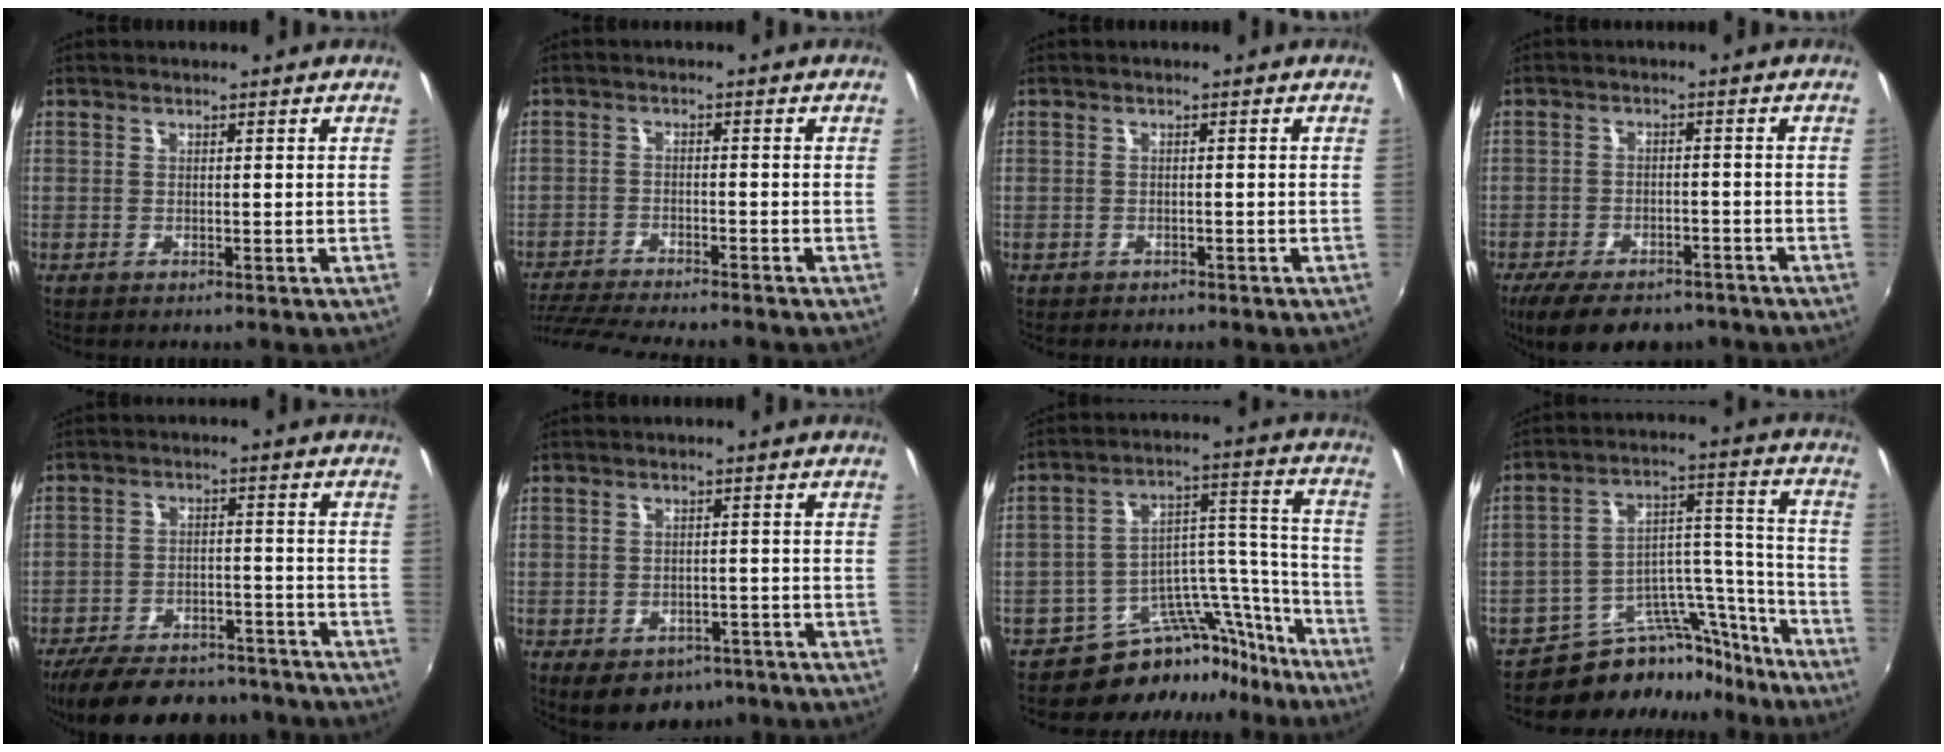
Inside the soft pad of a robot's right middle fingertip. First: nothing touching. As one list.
[{"total": 10.5, "force": [-9.6, 0.5, 4.2], "torque": [-0.107, -0.023, -0.165]}, {"total": 1.4, "force": [-1.1, 0.9, 0.2], "torque": [-0.008, -0.002, -0.014]}, {"total": 12.5, "force": [-9.4, 5.4, 6.1], "torque": [-0.137, -0.020, -0.143]}, {"total": 20.1, "force": [-16.7, 7.7, 8.2], "torque": [-0.176, 0.005, -0.230]}, {"total": 9.2, "force": [-5.6, 6.0, 4.0], "torque": [-0.083, -0.012, -0.066]}, {"total": 14.8, "force": [-13.3, 6.1, 2.0], "torque": [-0.011, 0.080, -0.208]}, {"total": 15.6, "force": [-14.3, 6.1, 1.9], "torque": [-0.014, 0.076, -0.221]}]